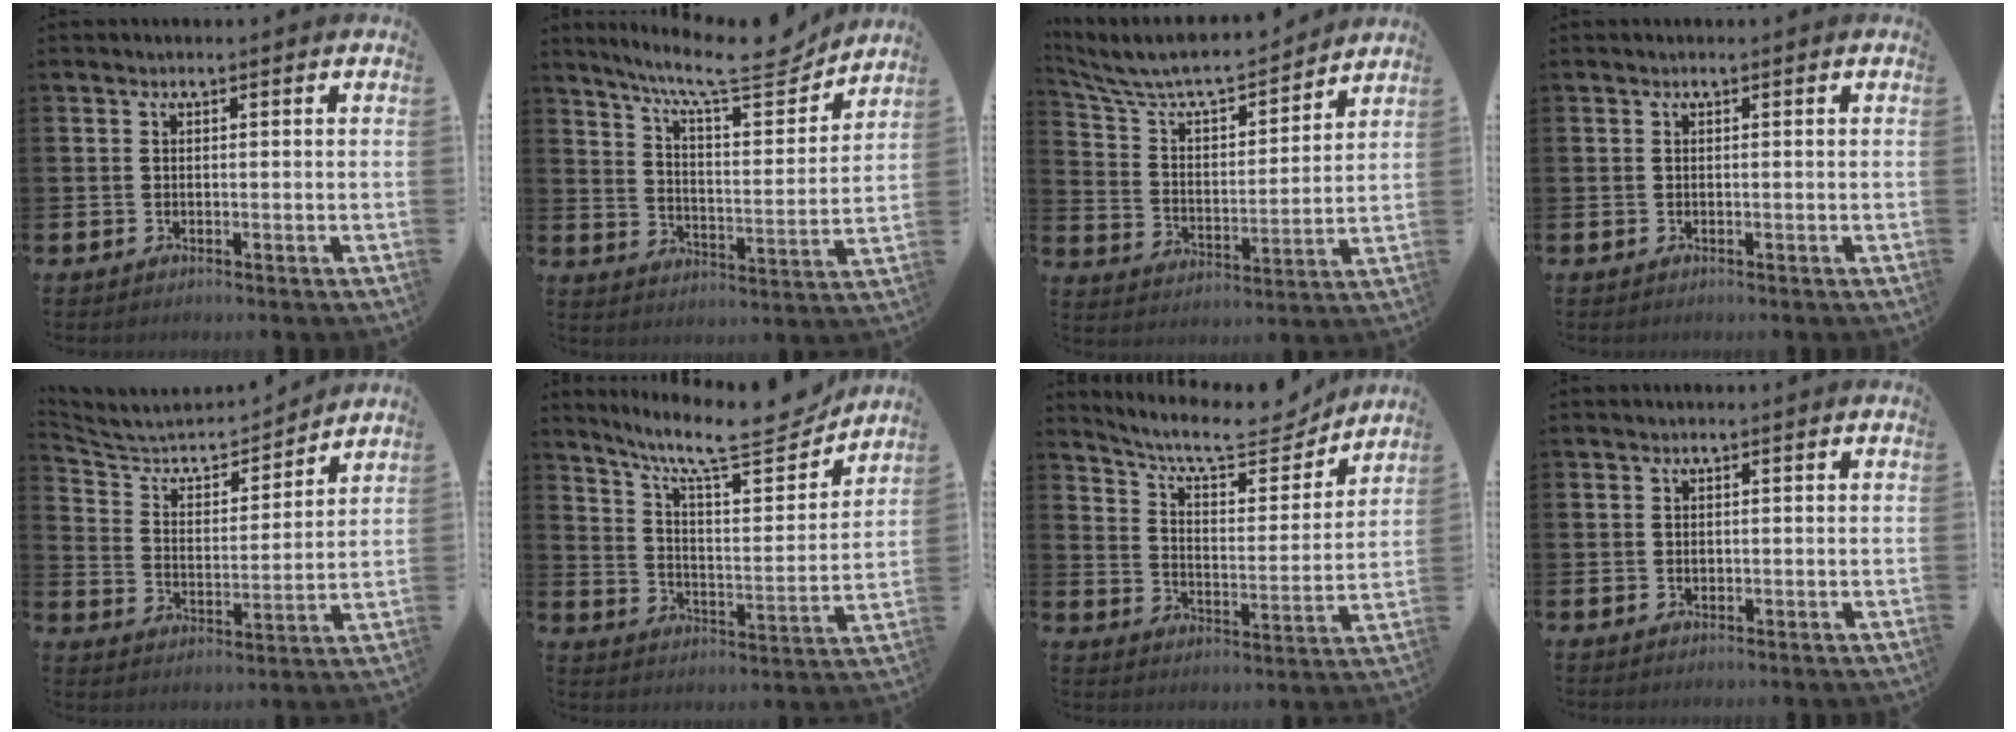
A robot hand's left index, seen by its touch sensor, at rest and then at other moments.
{"total": 10.5, "force": [9.1, 1.6, 4.9], "torque": [-0.109, -0.059, 0.152]}
{"total": 8.4, "force": [7.7, 2.1, 2.6], "torque": [-0.095, -0.055, 0.132]}
{"total": 0.0}
{"total": 6.3, "force": [5.8, 2.0, 1.6], "torque": [-0.072, -0.044, 0.095]}
{"total": 11.1, "force": [9.5, 1.8, 5.5], "torque": [-0.123, -0.064, 0.157]}
{"total": 10.0, "force": [8.9, 2.5, 3.8], "torque": [-0.091, -0.062, 0.151]}
{"total": 0.6, "force": [0.2, 0.5, 0.3], "torque": [0.000, 0.000, 0.001]}